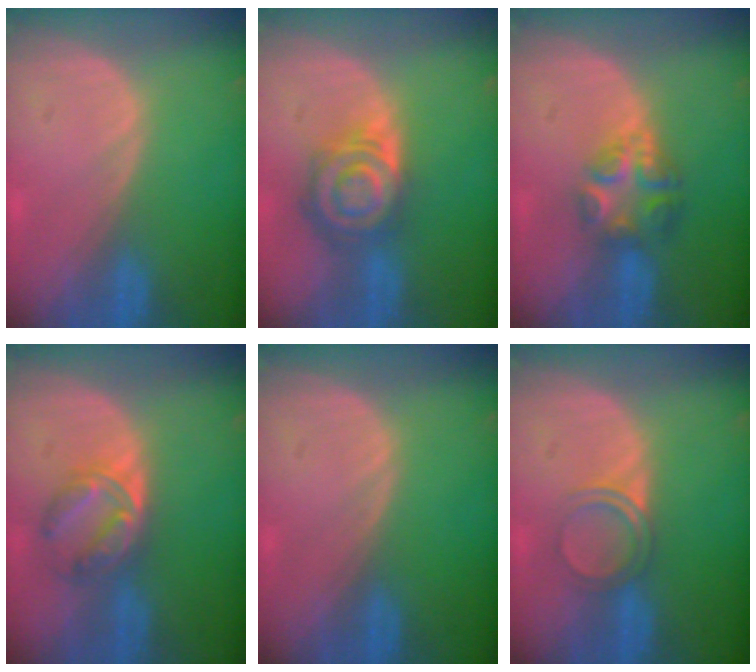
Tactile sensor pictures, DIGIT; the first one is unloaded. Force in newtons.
{"total": 8.2, "press": 7.2, "slide": 4.0}
{"total": 6.2, "press": 5.4, "slide": 2.9}
{"total": 5.8, "press": 5.5, "slide": 1.7}
{"total": 0.0}
{"total": 3.6, "press": 3.3, "slide": 1.2}